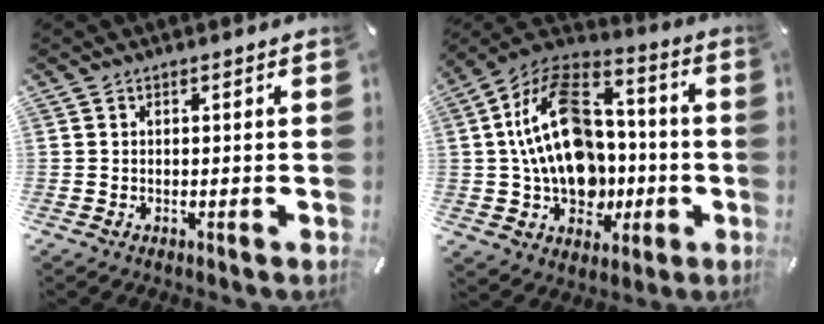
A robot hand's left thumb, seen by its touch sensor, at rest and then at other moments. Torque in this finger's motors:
{"motor_torque": [1.97, 3.04, 1.77, -1.00, 0.52]}